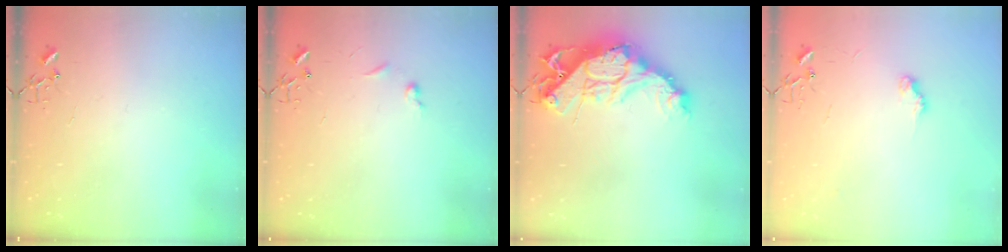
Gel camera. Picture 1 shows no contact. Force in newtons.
{"total": 4.4, "press": 4.3, "slide": 0.6}
{"total": 18.5, "press": 18.4, "slide": 2.0}
{"total": 7.1, "press": 7.1, "slide": 0.5}